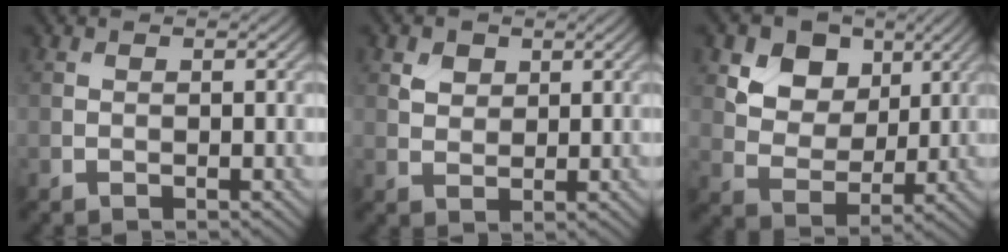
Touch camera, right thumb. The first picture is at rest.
{"total": 2.3, "force": [1.3, 1.7, 0.9], "torque": [-0.022, -0.002, 0.026]}
{"total": 10.2, "force": [5.3, 7.3, 4.8], "torque": [-0.130, -0.014, 0.116]}